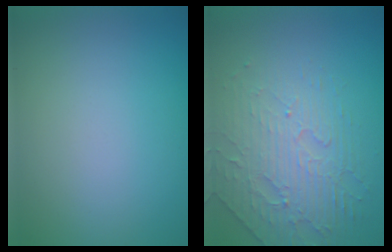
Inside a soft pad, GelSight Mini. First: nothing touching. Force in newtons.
{"total": 3.9, "press": 3.6, "slide": 1.6}